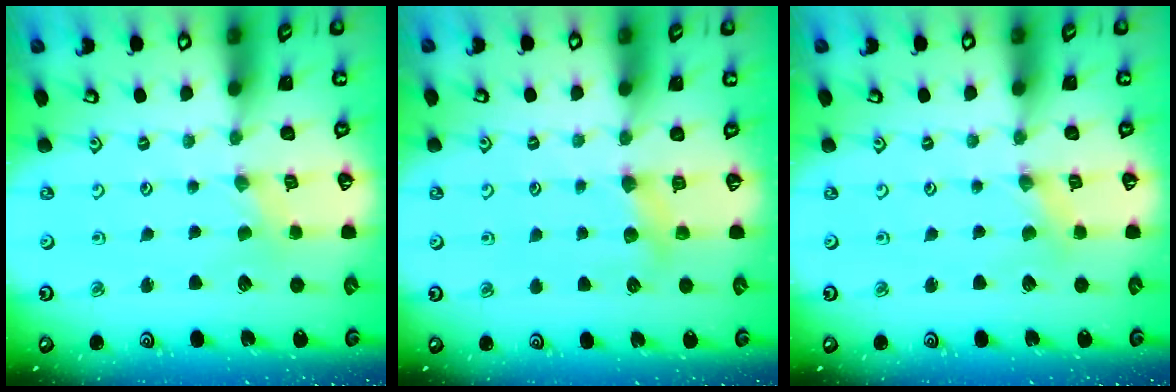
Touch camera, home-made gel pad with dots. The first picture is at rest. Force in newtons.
{"total": 5.7, "press": 5.6, "slide": 0.7}
{"total": 1.0, "press": 1.0, "slide": 0.2}